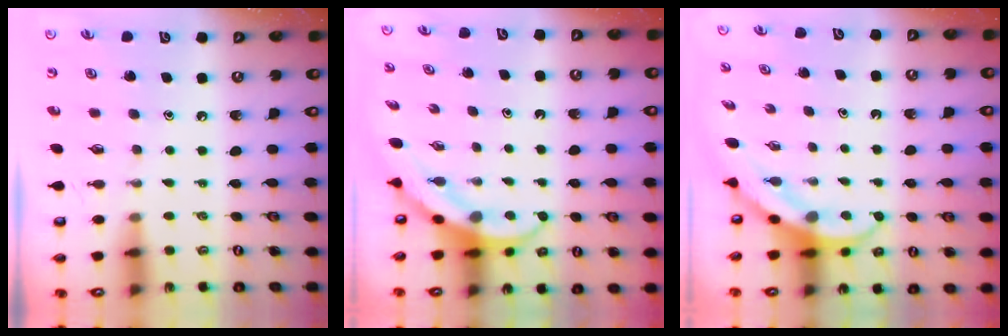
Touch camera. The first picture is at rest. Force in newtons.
{"total": 4.0, "press": 3.9, "slide": 0.4}
{"total": 4.0, "press": 4.0, "slide": 0.4}